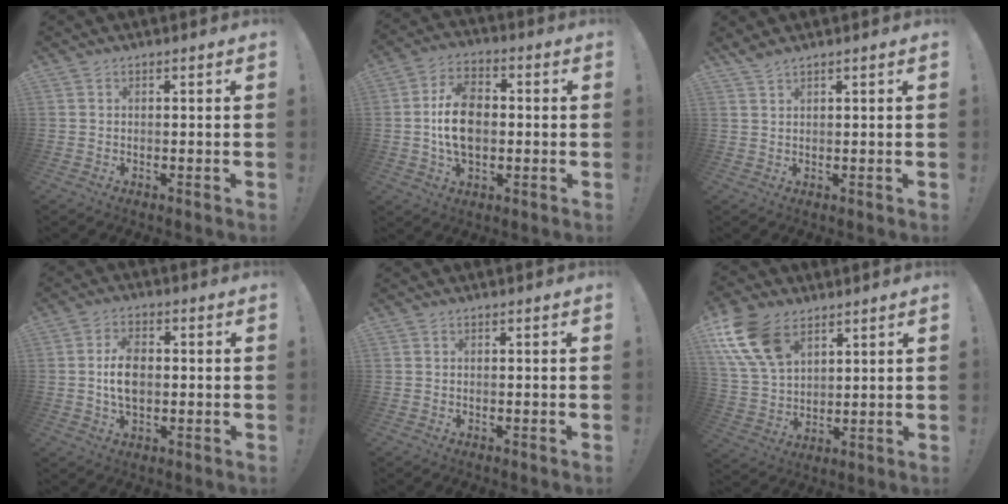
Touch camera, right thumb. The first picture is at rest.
{"total": 13.2, "force": [-0.7, 9.0, 9.6], "torque": [-0.165, 0.012, -0.010]}
{"total": 2.1, "force": [1.9, 0.2, 0.9], "torque": [-0.021, -0.009, 0.035]}
{"total": 8.4, "force": [-0.1, 5.4, 6.4], "torque": [-0.117, 0.004, -0.003]}
{"total": 0.0}
{"total": 16.1, "force": [8.7, 9.8, 9.3], "torque": [-0.198, -0.035, 0.167]}